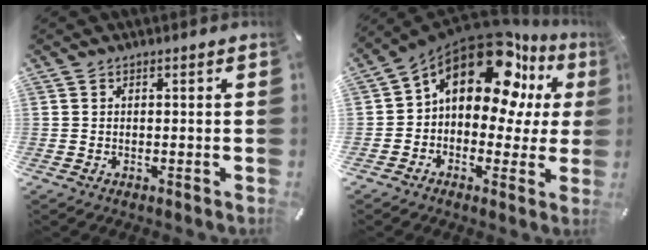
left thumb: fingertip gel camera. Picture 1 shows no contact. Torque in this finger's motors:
{"motor_torque": [2.25, 2.76, 1.65, -1.12, 0.21]}